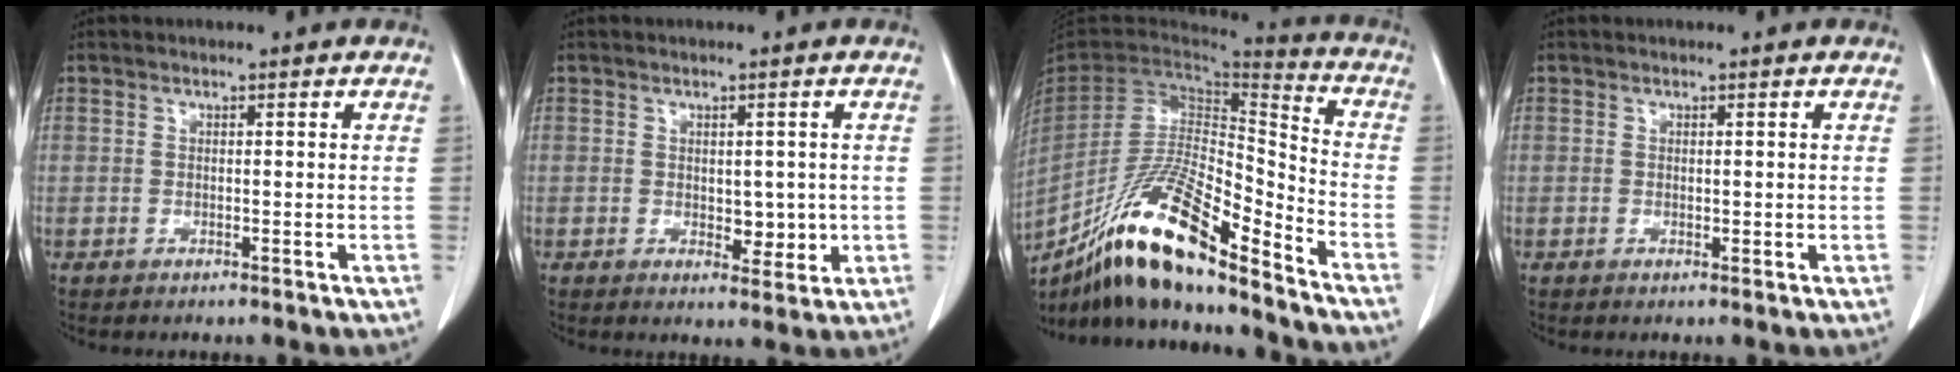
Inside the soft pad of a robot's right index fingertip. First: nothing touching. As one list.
[{"total": 4.0, "force": [-0.1, 2.4, 3.1], "torque": [-0.031, -0.004, 0.007]}, {"total": 20.8, "force": [-15.2, 2.7, 13.9], "torque": [-0.267, -0.021, -0.280]}, {"total": 0.8, "force": [0.2, 0.6, 0.5], "torque": [-0.008, -0.002, 0.004]}]